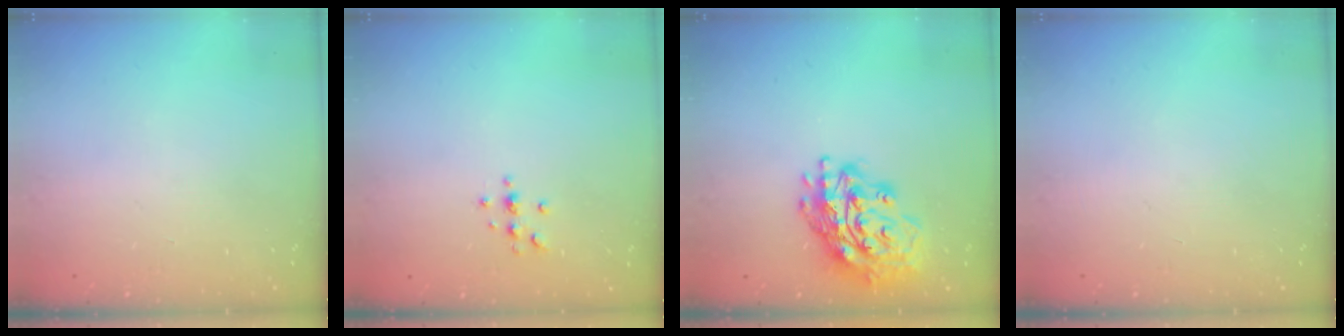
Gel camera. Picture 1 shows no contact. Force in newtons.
{"total": 3.8, "press": 3.8, "slide": 0.4}
{"total": 21.4, "press": 21.3, "slide": 2.1}
{"total": 0.0}